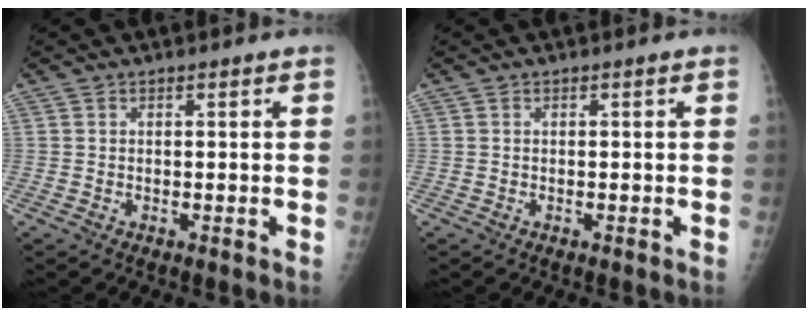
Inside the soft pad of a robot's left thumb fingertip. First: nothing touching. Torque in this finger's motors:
{"motor_torque": [0.55, 0.63, -0.09, -0.05, 0.00]}